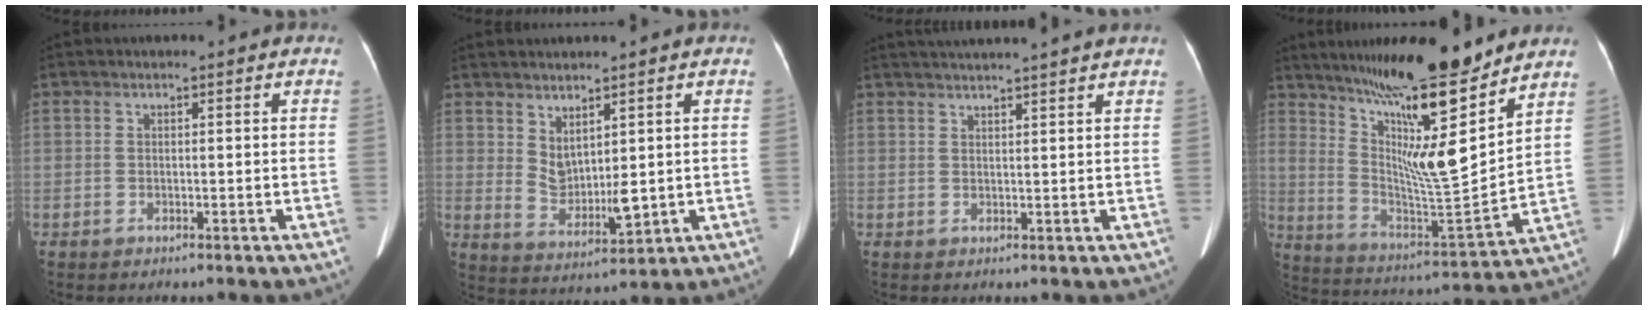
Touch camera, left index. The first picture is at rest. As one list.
[{"total": 5.1, "force": [1.9, 2.3, 4.2], "torque": [-0.087, -0.008, 0.054]}, {"total": 9.0, "force": [8.2, -1.0, 3.6], "torque": [-0.055, 0.027, 0.103]}, {"total": 18.6, "force": [13.6, 0.8, 12.7], "torque": [-0.201, -0.024, 0.236]}]